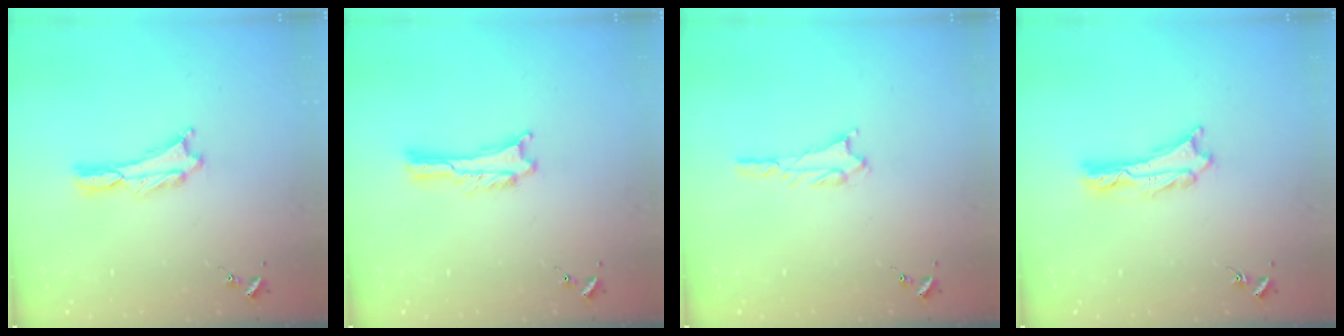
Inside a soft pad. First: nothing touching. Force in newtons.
{"total": 0.0}
{"total": 1.8, "press": 1.8, "slide": 0.2}
{"total": 1.1, "press": 1.1, "slide": 0.2}